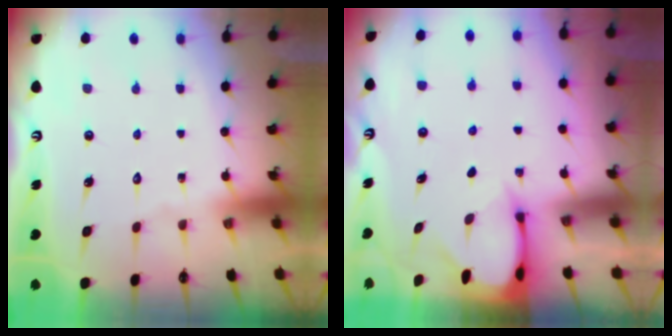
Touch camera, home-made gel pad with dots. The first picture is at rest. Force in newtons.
{"total": 2.4, "press": 2.4, "slide": 0.3}